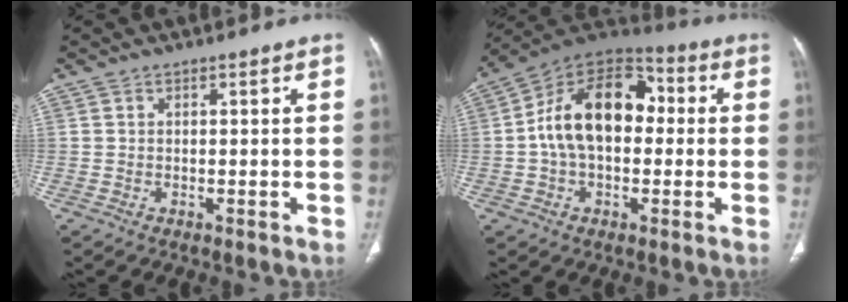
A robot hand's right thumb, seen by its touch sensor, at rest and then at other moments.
{"total": 17.6, "force": [0.9, 11.2, 13.5], "torque": [-0.206, 0.043, 0.005]}